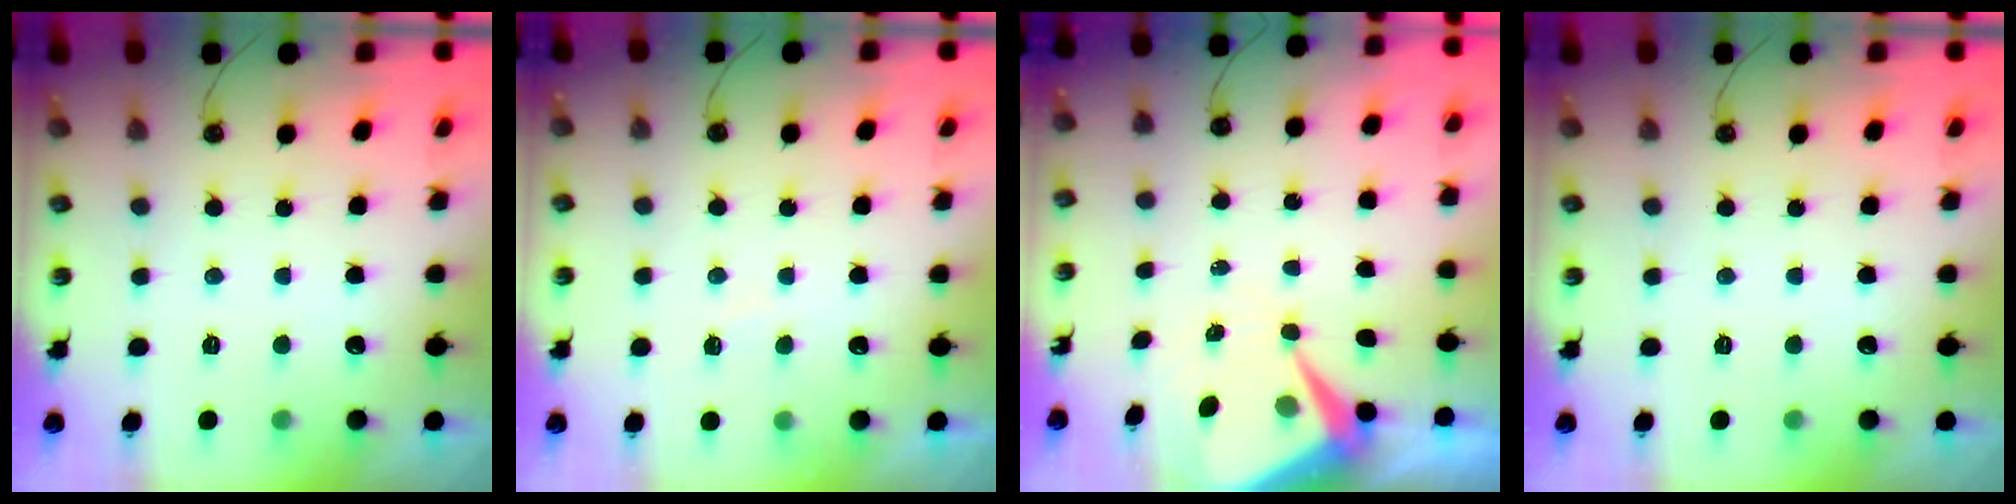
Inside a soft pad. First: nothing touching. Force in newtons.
{"total": 4.5, "press": 4.5, "slide": 0.5}
{"total": 9.1, "press": 9.0, "slide": 1.0}
{"total": 0.0}